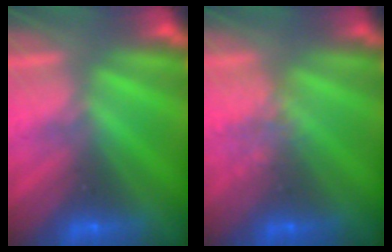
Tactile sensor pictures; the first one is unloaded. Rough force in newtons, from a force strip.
{"total": 2.3}